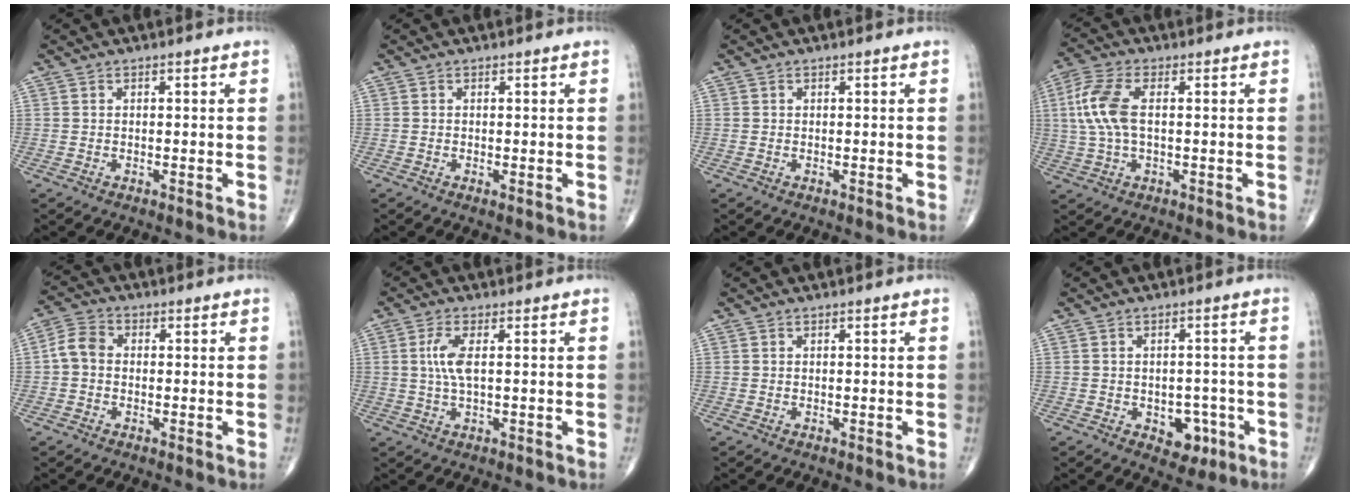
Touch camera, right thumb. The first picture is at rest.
{"total": 0.6, "force": [-0.1, 0.2, 0.5], "torque": [-0.014, -0.004, -0.004]}
{"total": 0.0}
{"total": 9.2, "force": [1.0, 4.4, 8.0], "torque": [-0.197, 0.012, 0.019]}
{"total": 4.8, "force": [-0.3, 3.7, 3.0], "torque": [-0.052, 0.015, -0.017]}
{"total": 4.6, "force": [0.7, 1.3, 4.3], "torque": [-0.108, 0.002, 0.014]}
{"total": 0.0}
{"total": 5.7, "force": [-2.2, 3.9, 3.5], "torque": [-0.017, 0.013, -0.021]}